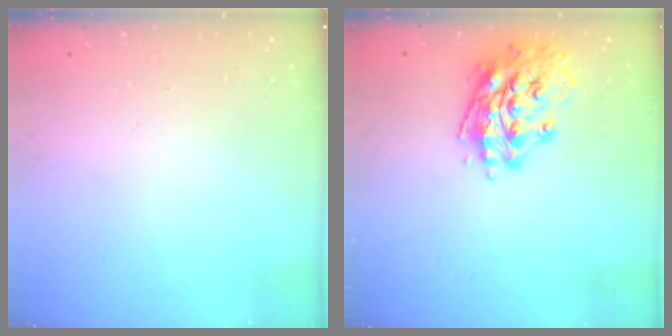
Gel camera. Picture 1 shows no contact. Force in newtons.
{"total": 14.8, "press": 14.6, "slide": 2.5}